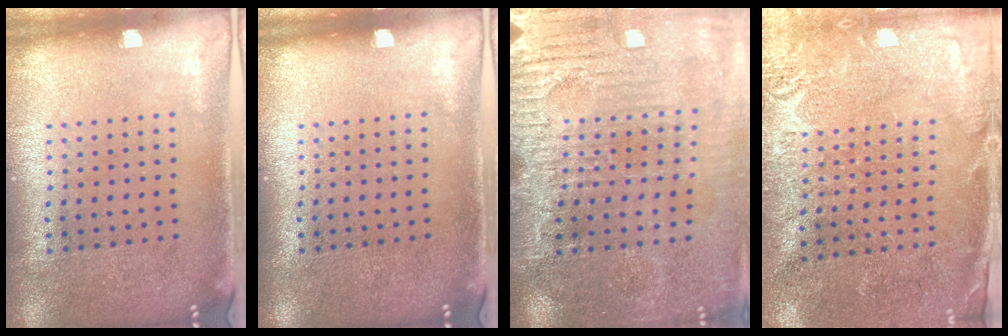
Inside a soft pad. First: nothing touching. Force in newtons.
{"total": 0.0}
{"total": 3.6, "press": 3.5, "slide": 0.5}
{"total": 2.7, "press": 2.6, "slide": 0.6}